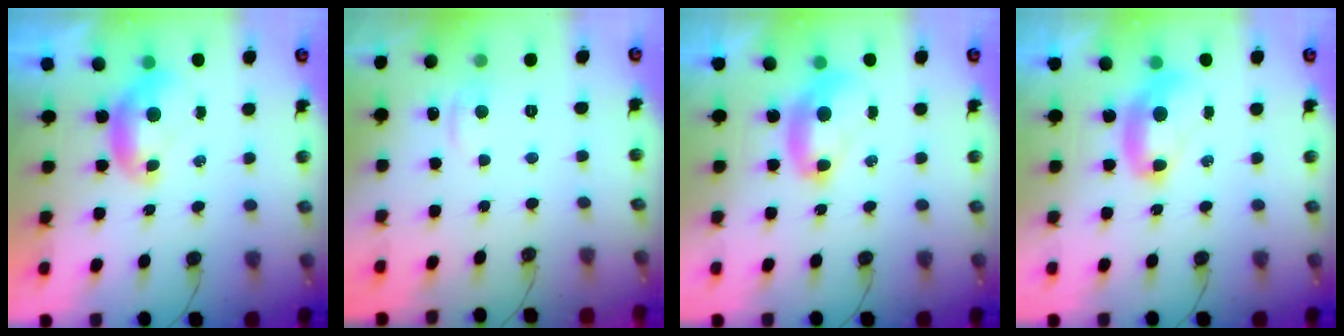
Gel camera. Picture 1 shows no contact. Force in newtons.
{"total": 1.3, "press": 1.1, "slide": 0.5}
{"total": 2.7, "press": 2.7, "slide": 0.1}
{"total": 2.7, "press": 2.7, "slide": 0.1}